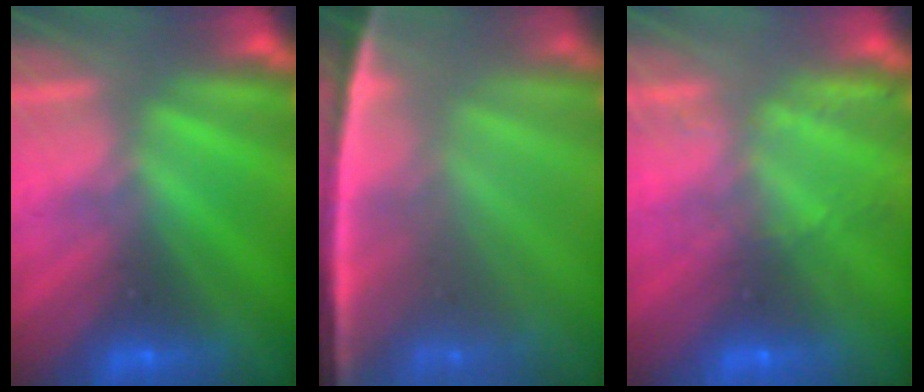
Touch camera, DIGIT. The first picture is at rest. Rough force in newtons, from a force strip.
{"total": 7.8}
{"total": 2.2}